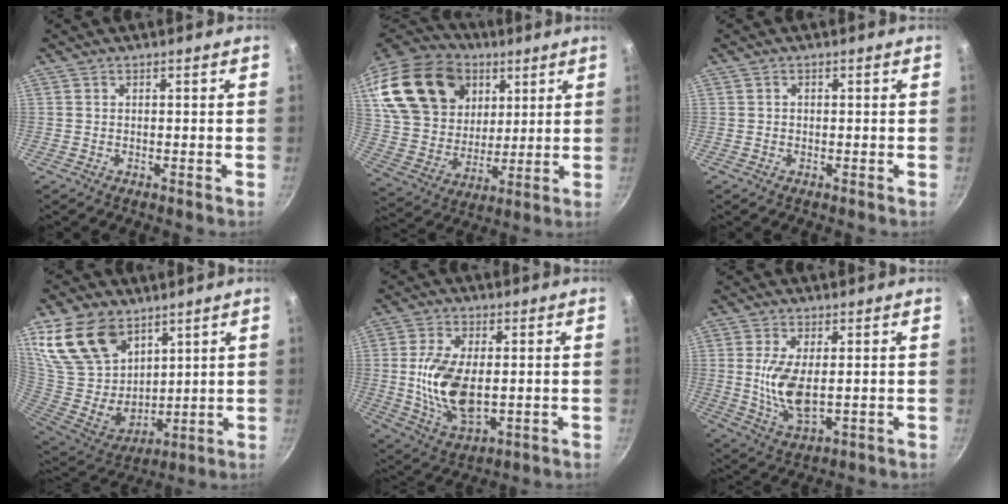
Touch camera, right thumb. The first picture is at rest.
{"total": 26.0, "force": [10.8, 18.7, 14.5], "torque": [-0.253, -0.013, 0.207]}
{"total": 0.6, "force": [-0.1, 0.5, 0.2], "torque": [-0.004, 0.003, -0.001]}
{"total": 20.4, "force": [11.4, 13.5, 10.2], "torque": [-0.168, -0.055, 0.232]}
{"total": 13.5, "force": [0.1, 7.3, 11.3], "torque": [-0.213, -0.006, 0.008]}
{"total": 9.4, "force": [0.6, 4.4, 8.3], "torque": [-0.163, -0.014, 0.017]}